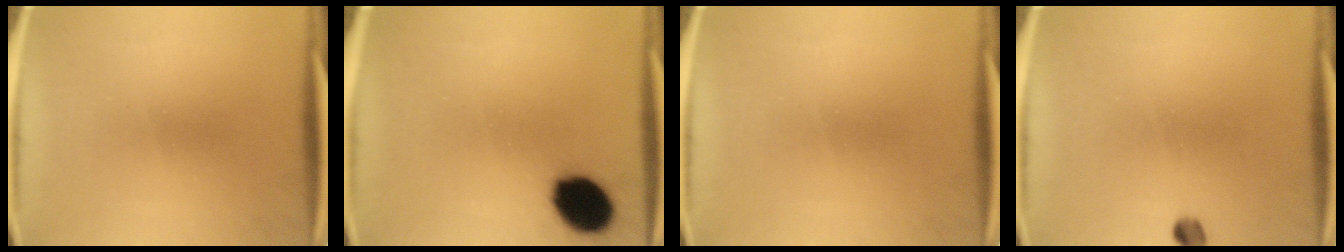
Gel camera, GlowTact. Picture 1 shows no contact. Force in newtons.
{"total": 12.2}
{"total": 0.0}
{"total": 2.0}